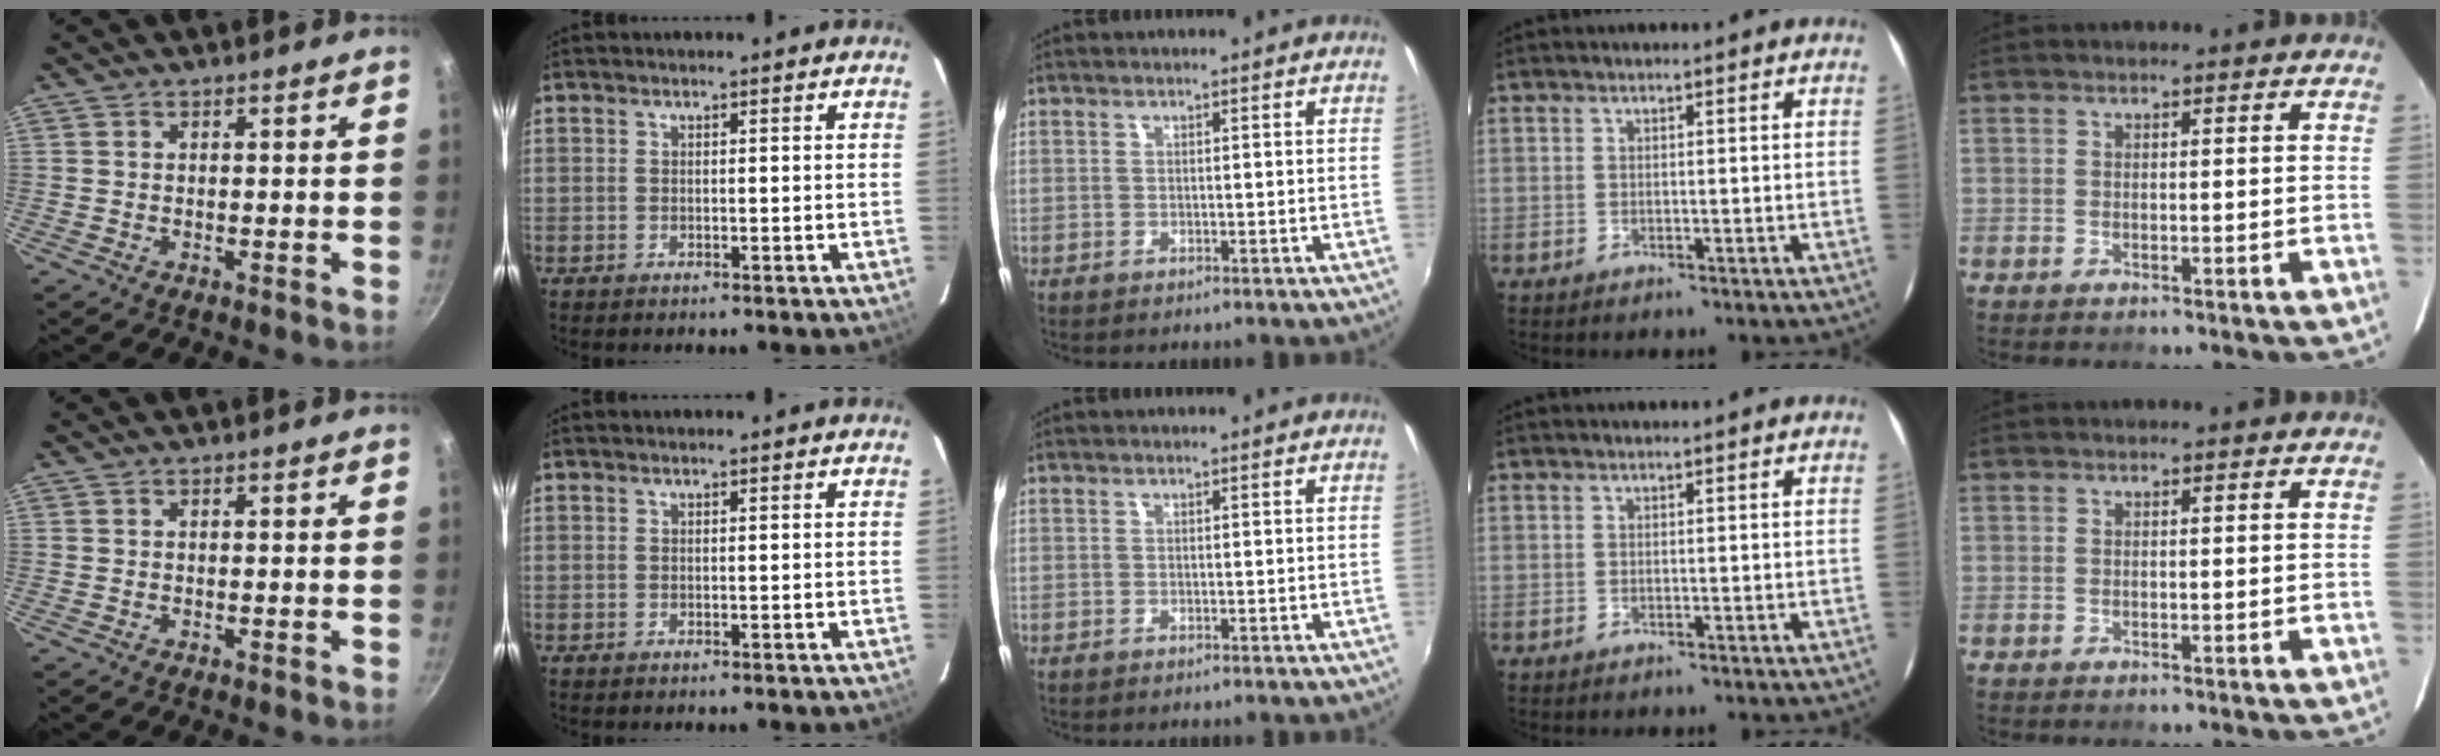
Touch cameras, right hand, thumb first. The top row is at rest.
{}